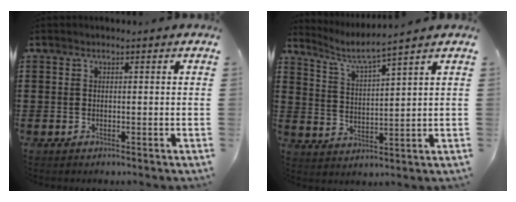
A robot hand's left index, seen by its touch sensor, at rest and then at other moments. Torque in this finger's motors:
{"motor_torque": [-0.11, 0.05, 0.00, 0.04]}